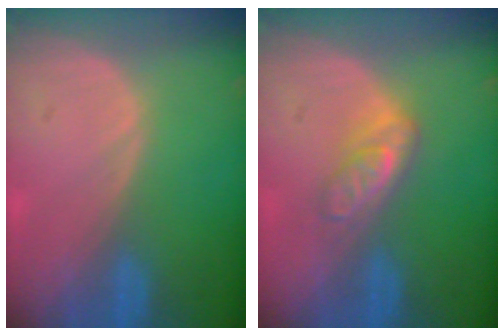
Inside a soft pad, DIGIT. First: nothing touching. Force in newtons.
{"total": 4.7, "press": 4.1, "slide": 2.2}